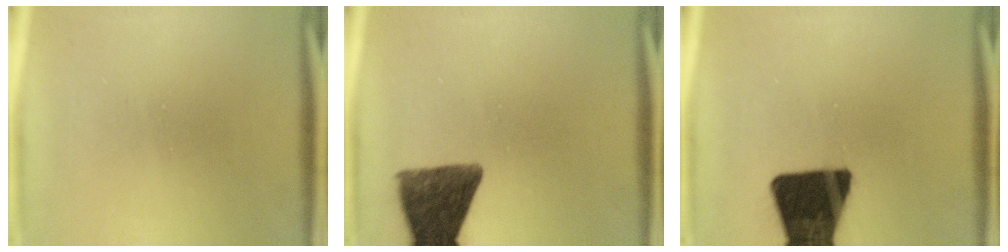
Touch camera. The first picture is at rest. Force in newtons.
{"total": 11.2}
{"total": 19.9}